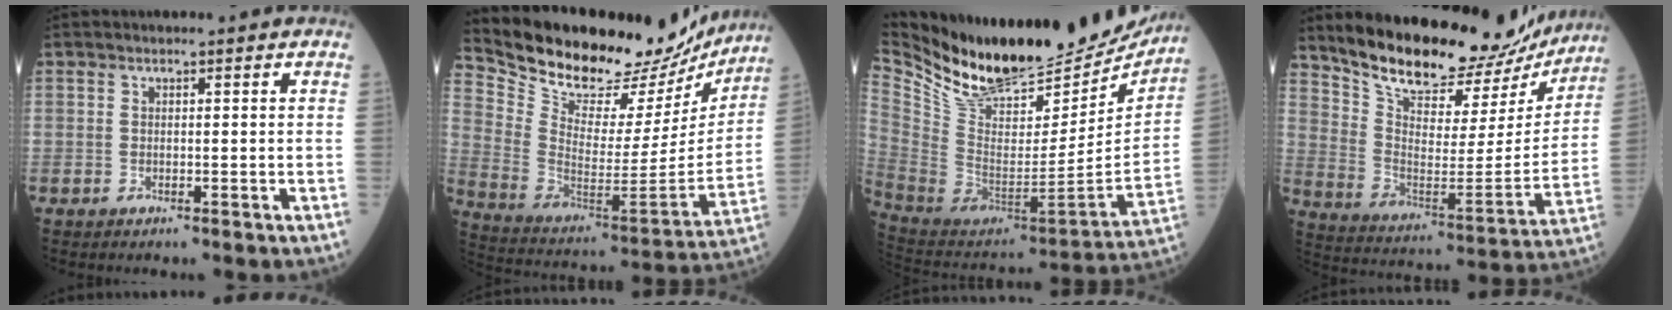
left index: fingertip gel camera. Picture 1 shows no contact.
{"total": 26.1, "force": [23.3, 8.2, 8.4], "torque": [-0.151, -0.039, 0.337]}
{"total": 29.0, "force": [25.0, 8.8, 11.8], "torque": [-0.223, -0.053, 0.377]}
{"total": 23.6, "force": [20.9, 7.7, 8.0], "torque": [-0.127, -0.033, 0.298]}